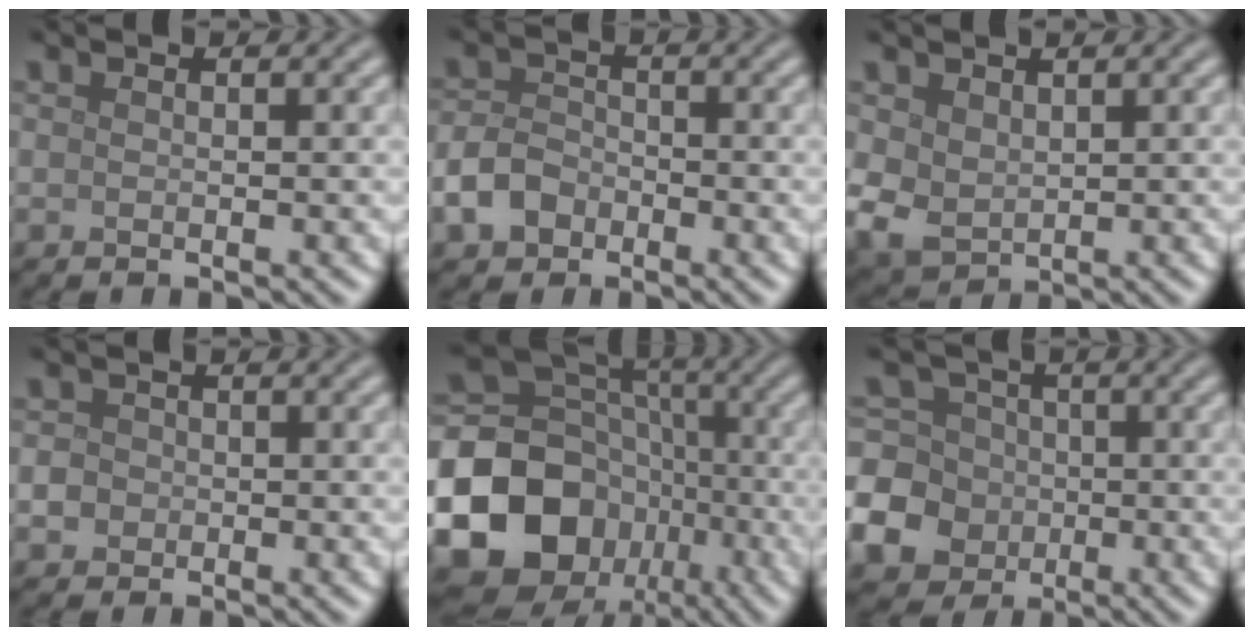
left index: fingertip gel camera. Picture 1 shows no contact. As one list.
[{"total": 3.4, "force": [-1.8, 2.4, 1.5], "torque": [-0.031, 0.001, -0.042]}, {"total": 3.7, "force": [0.7, 2.8, 2.3], "torque": [-0.059, -0.004, 0.018]}, {"total": 2.1, "force": [-0.2, 1.9, 0.7], "torque": [-0.001, 0.009, -0.010]}, {"total": 18.8, "force": [-6.4, 15.9, 7.6], "torque": [-0.178, -0.025, -0.128]}, {"total": 13.8, "force": [-4.1, 12.6, 3.8], "torque": [-0.117, -0.019, -0.094]}]